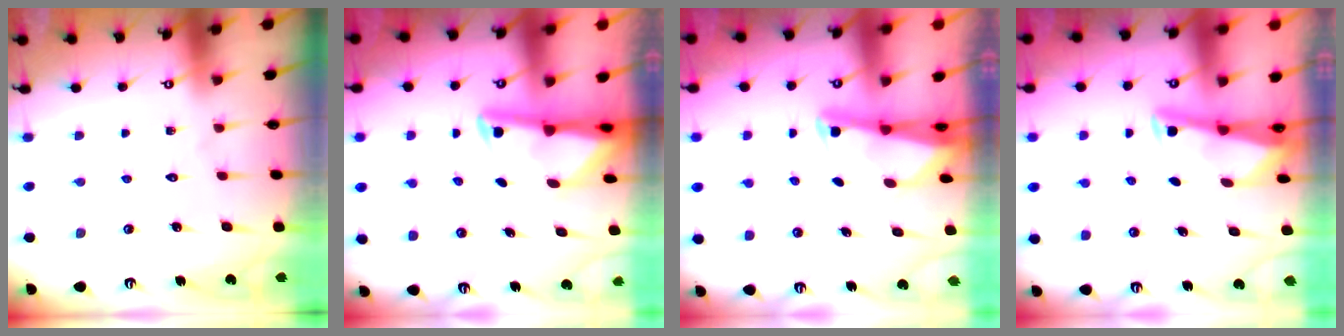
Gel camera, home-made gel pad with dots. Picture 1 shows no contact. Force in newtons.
{"total": 2.9, "press": 2.9, "slide": 0.7}
{"total": 2.6, "press": 2.6, "slide": 0.3}
{"total": 2.7, "press": 2.7, "slide": 0.2}